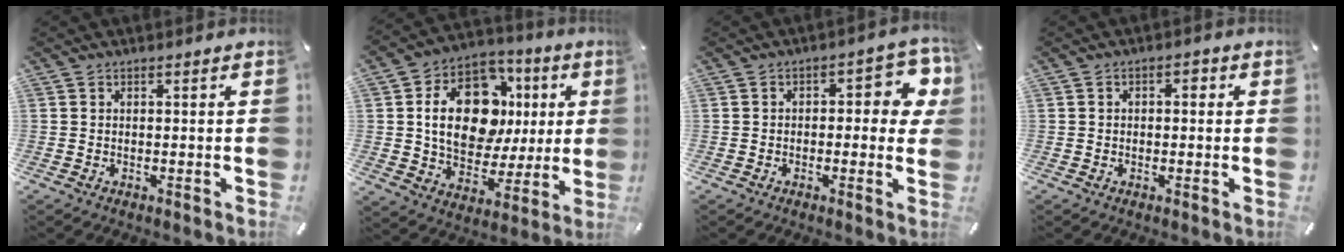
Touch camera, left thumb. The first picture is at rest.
{"total": 19.0, "force": [4.1, 13.8, 12.5], "torque": [-0.207, -0.008, 0.078]}
{"total": 8.2, "force": [1.1, 4.1, 6.9], "torque": [-0.089, -0.007, 0.013]}
{"total": 1.7, "force": [-0.3, 1.3, 1.0], "torque": [-0.013, 0.007, -0.011]}